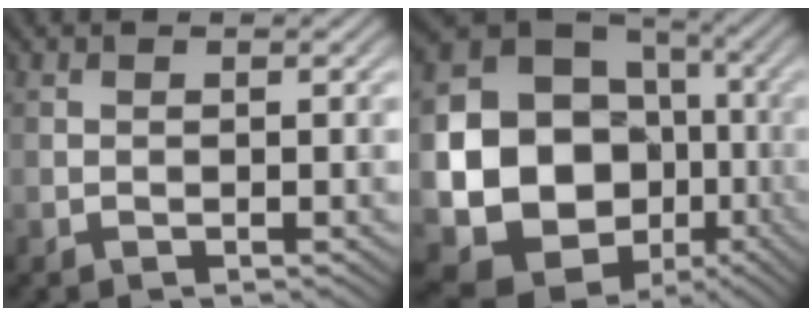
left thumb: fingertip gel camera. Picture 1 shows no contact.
{"total": 19.0, "force": [-3.1, 16.3, 9.1], "torque": [-0.189, -0.054, -0.046]}